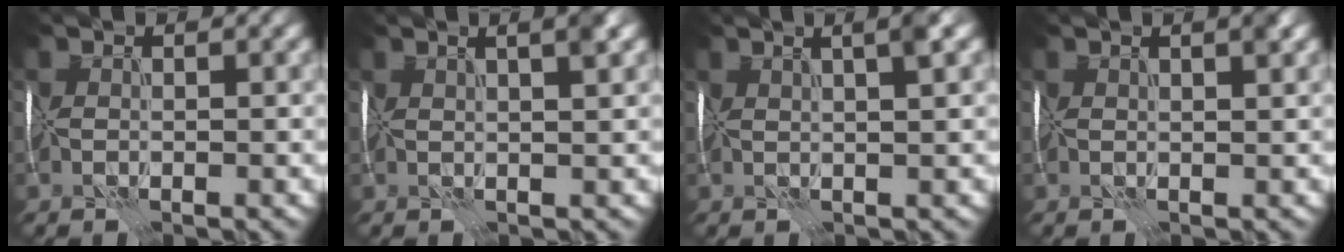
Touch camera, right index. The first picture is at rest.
{"total": 3.3, "force": [1.7, 0.5, 2.8], "torque": [-0.026, 0.020, 0.019]}
{"total": 3.3, "force": [1.6, 0.3, 2.8], "torque": [-0.031, 0.019, 0.022]}
{"total": 1.8, "force": [1.0, 0.3, 1.4], "torque": [-0.014, 0.007, 0.014]}